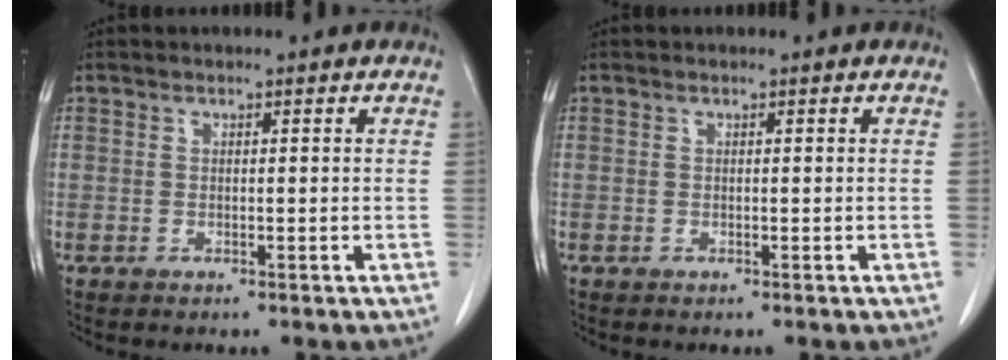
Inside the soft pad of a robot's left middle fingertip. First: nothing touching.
{"total": 0.0}